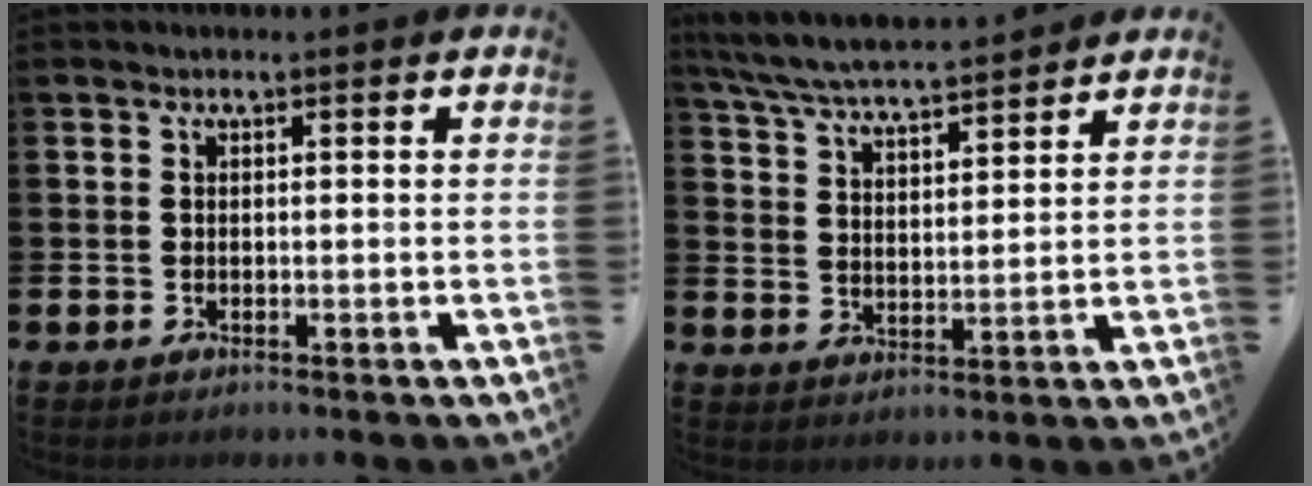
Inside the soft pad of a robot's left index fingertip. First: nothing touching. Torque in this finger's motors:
{"motor_torque": [0.30, -0.40, 0.63, 0.21]}